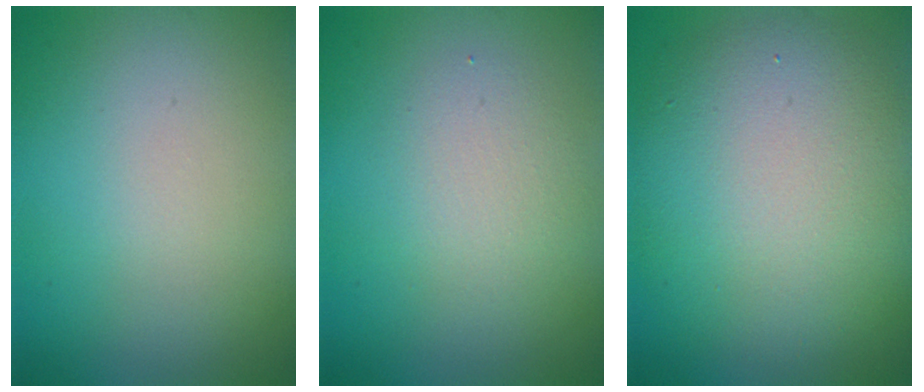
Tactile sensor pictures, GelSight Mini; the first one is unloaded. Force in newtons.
{"total": 2.6, "press": 2.6, "slide": 0.2}
{"total": 10.1, "press": 10.1, "slide": 0.9}